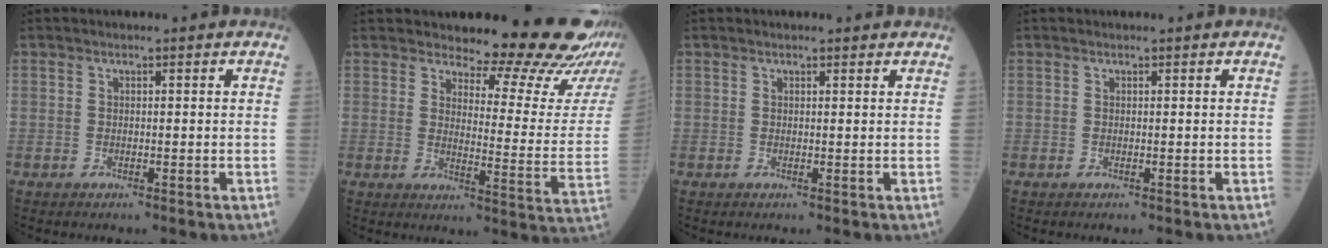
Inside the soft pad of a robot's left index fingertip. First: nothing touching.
{"total": 17.5, "force": [16.0, 1.3, 7.0], "torque": [-0.084, -0.109, 0.175]}
{"total": 1.1, "force": [0.9, 0.4, 0.5], "torque": [-0.011, 0.005, 0.010]}
{"total": 0.0}